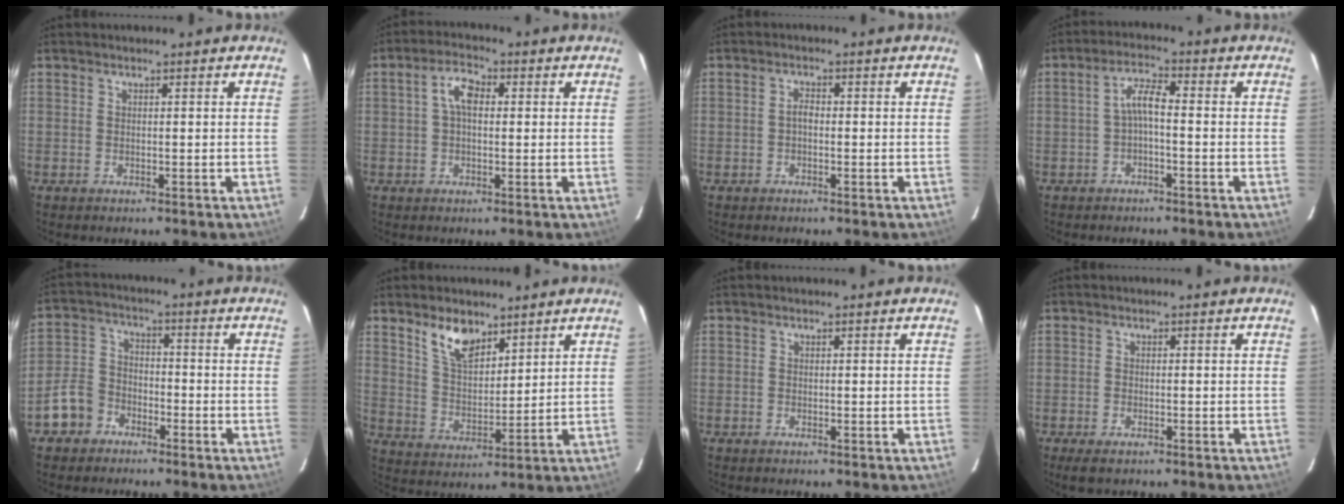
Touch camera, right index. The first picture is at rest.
{"total": 4.8, "force": [0.7, 2.6, 3.9], "torque": [-0.075, 0.018, 0.012]}
{"total": 1.4, "force": [-0.4, 0.8, 1.1], "torque": [-0.022, 0.007, -0.009]}
{"total": 3.8, "force": [-1.1, 0.9, 3.5], "torque": [-0.073, 0.013, -0.022]}
{"total": 7.2, "force": [-4.6, 5.5, 1.0], "torque": [-0.036, 0.028, -0.086]}
{"total": 8.3, "force": [5.7, 3.8, 4.7], "torque": [-0.084, 0.008, 0.113]}
{"total": 0.0}
{"total": 3.0, "force": [-2.1, 1.3, 1.7], "torque": [-0.041, -0.009, -0.039]}